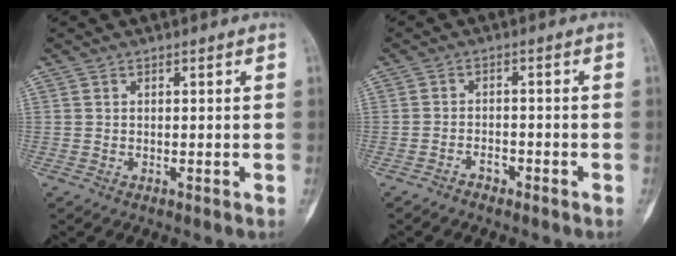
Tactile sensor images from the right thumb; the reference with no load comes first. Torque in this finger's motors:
{"motor_torque": [-0.20, 0.03, 0.13, 0.02, -0.04]}